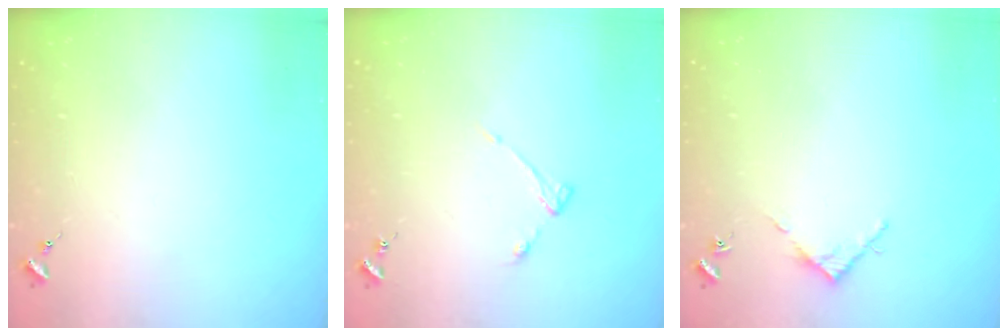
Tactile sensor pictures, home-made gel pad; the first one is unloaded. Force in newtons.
{"total": 3.9, "press": 3.9, "slide": 0.6}
{"total": 3.6, "press": 3.6, "slide": 0.3}